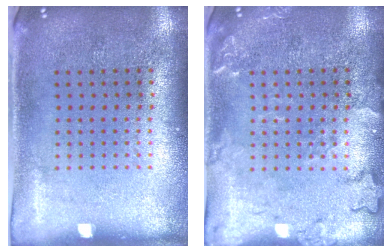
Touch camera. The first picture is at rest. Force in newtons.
{"total": 2.5, "press": 2.5, "slide": 0.4}